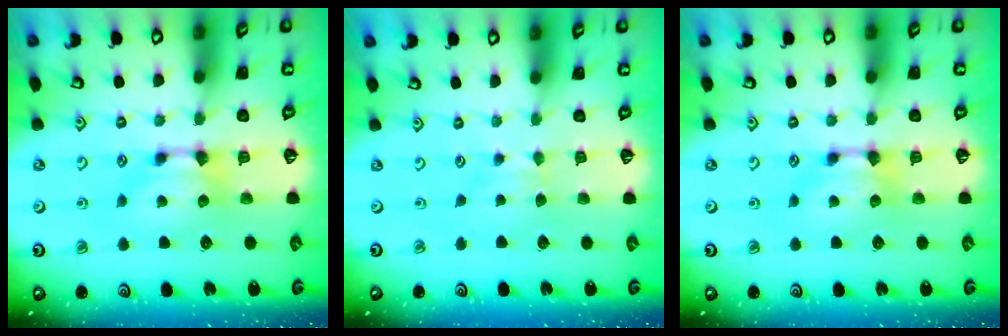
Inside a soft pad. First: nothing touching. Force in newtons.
{"total": 2.2, "press": 2.2, "slide": 0.5}
{"total": 0.0}